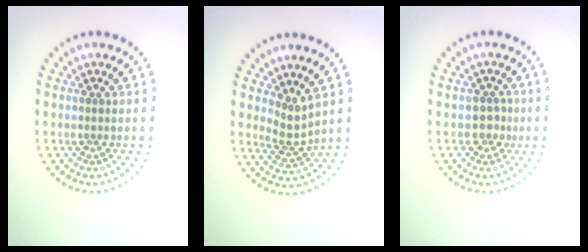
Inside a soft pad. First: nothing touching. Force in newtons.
{"total": 2.2, "press": 1.4, "slide": 1.7}
{"total": 1.6, "press": 1.4, "slide": 0.8}